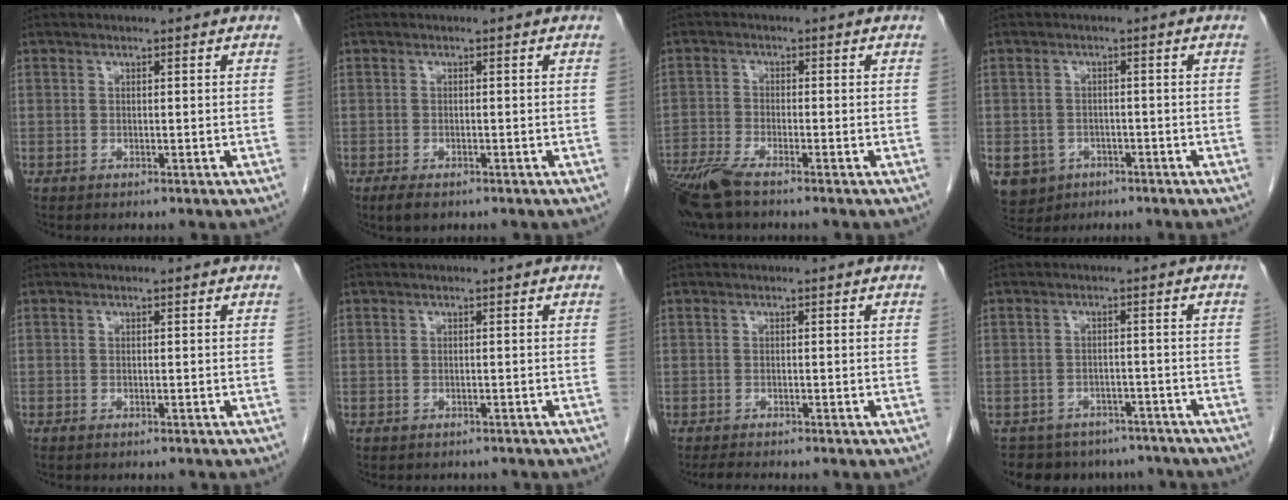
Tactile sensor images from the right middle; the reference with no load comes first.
{"total": 2.4, "force": [-1.6, 1.0, 1.5], "torque": [-0.032, -0.004, -0.020]}
{"total": 7.0, "force": [-5.3, 0.9, 4.4], "torque": [-0.090, -0.018, -0.103]}
{"total": 7.1, "force": [-3.6, 5.9, 1.8], "torque": [-0.043, 0.003, -0.050]}
{"total": 1.4, "force": [-1.2, 0.4, 0.7], "torque": [-0.011, -0.002, -0.014]}
{"total": 2.6, "force": [-2.3, 1.1, 0.4], "torque": [-0.011, -0.001, -0.028]}
{"total": 2.1, "force": [-1.9, 0.1, 0.9], "torque": [-0.021, -0.008, -0.030]}
{"total": 9.4, "force": [-7.9, 4.9, 1.0], "torque": [-0.010, 0.016, -0.091]}